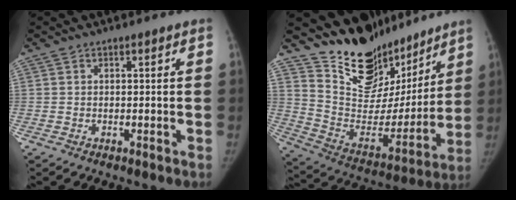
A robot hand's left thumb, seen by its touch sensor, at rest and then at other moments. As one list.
[{"total": 22.1, "force": [18.0, 10.3, 7.6], "torque": [-0.072, -0.115, 0.297]}]